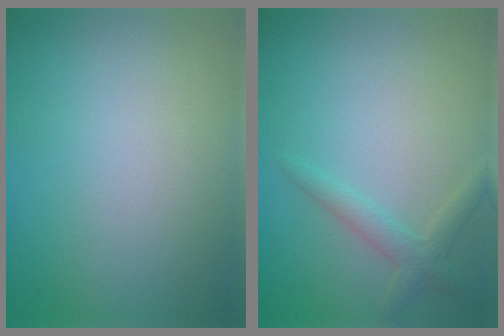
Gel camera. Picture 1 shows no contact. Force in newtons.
{"total": 2.0, "press": 2.0, "slide": 0.1}